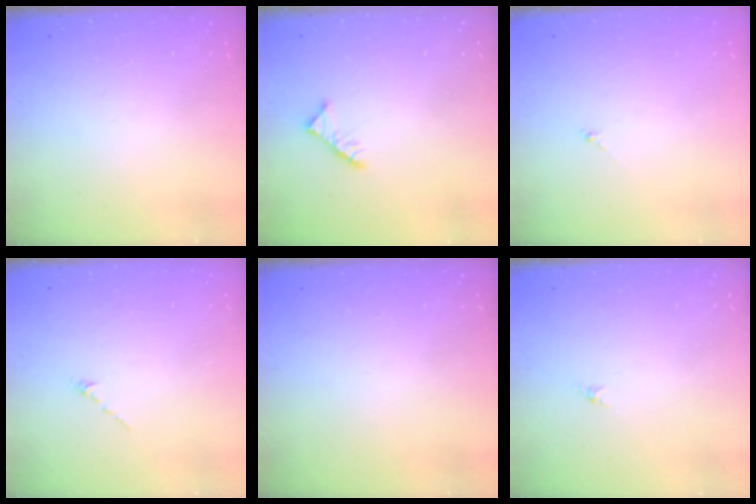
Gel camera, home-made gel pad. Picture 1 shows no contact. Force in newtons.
{"total": 2.9, "press": 2.9, "slide": 0.4}
{"total": 0.0}
{"total": 0.0}
{"total": 0.0}
{"total": 0.0}